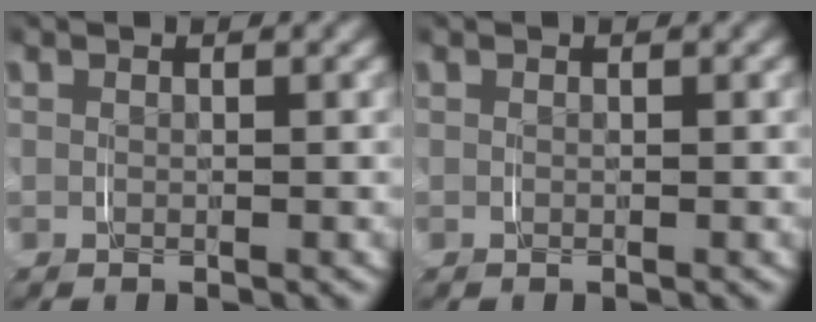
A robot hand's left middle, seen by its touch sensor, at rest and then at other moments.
{"total": 0.0}